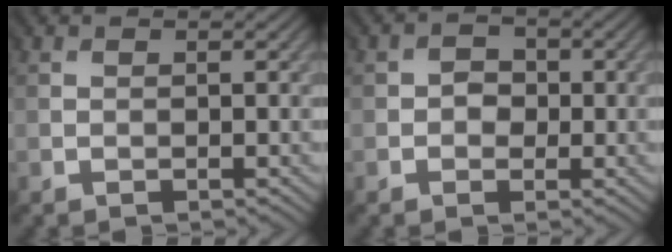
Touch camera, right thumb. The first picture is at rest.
{"total": 1.4, "force": [-0.2, 1.3, 0.2], "torque": [-0.003, 0.002, -0.011]}